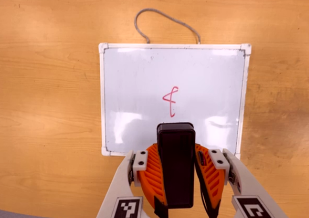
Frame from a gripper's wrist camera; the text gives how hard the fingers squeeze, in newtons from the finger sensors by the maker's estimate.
{"total": 7.2, "left": 6.0, "right": 8.3}